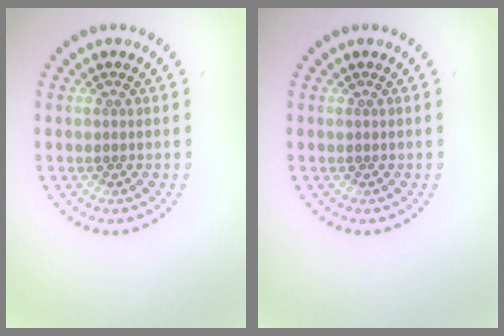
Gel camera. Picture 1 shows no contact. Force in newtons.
{"total": 0.0}